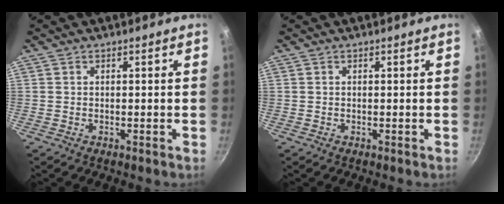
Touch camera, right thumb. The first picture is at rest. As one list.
[{"total": 0.0}]